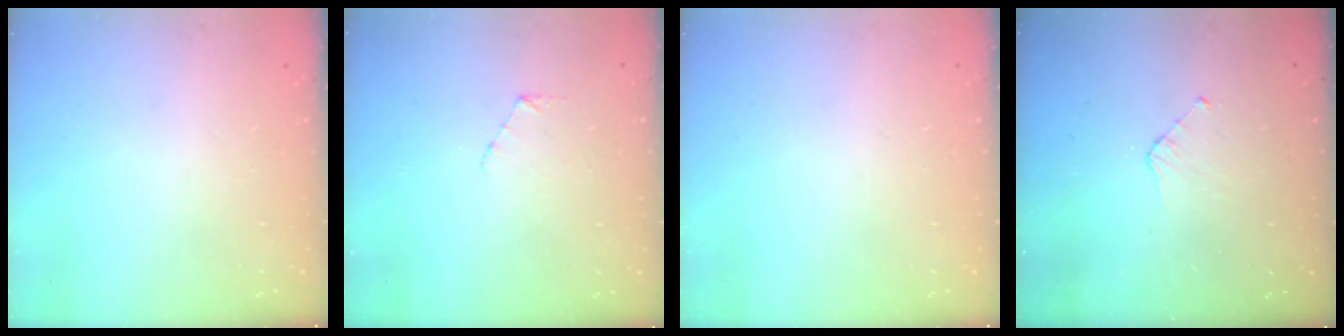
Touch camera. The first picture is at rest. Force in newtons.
{"total": 3.2, "press": 3.2, "slide": 0.1}
{"total": 0.0}
{"total": 3.6, "press": 3.6, "slide": 0.3}